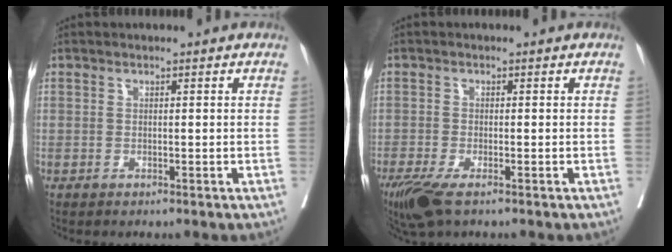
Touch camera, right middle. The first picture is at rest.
{"total": 5.0, "force": [-3.3, 1.2, 3.6], "torque": [-0.070, -0.014, -0.060]}